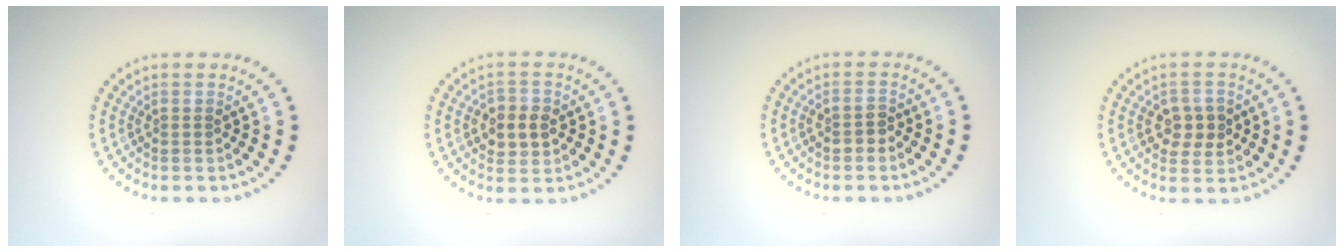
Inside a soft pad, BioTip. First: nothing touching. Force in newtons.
{"total": 2.9, "press": 2.8, "slide": 0.5}
{"total": 1.4, "press": 1.3, "slide": 0.5}
{"total": 2.8, "press": 2.8, "slide": 0.3}